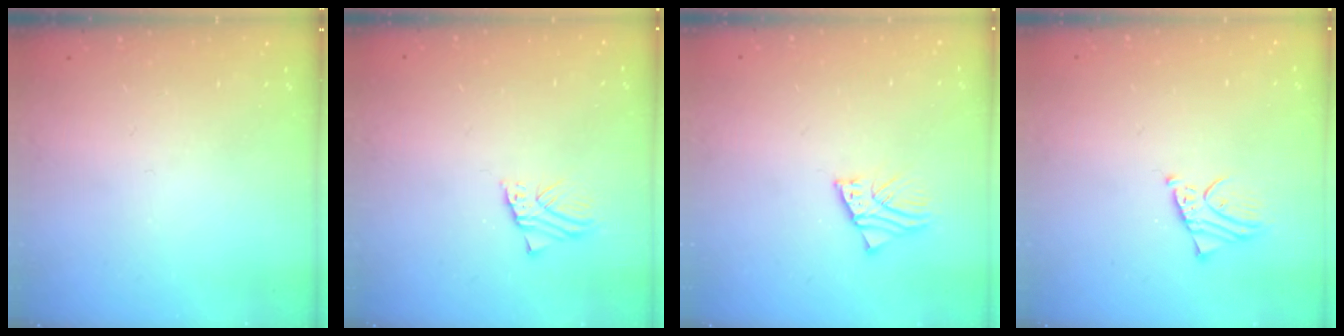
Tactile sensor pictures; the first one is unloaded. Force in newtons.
{"total": 1.8, "press": 1.8, "slide": 0.1}
{"total": 3.0, "press": 3.0, "slide": 0.2}
{"total": 2.2, "press": 2.2, "slide": 0.1}